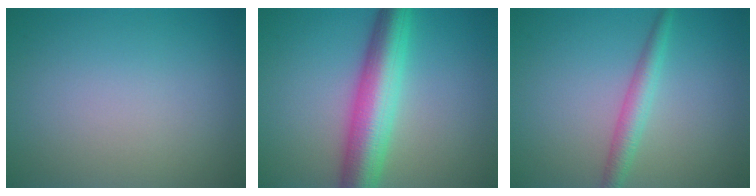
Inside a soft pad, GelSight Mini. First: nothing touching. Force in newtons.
{"total": 7.4, "press": 7.4, "slide": 0.2}
{"total": 2.4, "press": 2.4, "slide": 0.0}